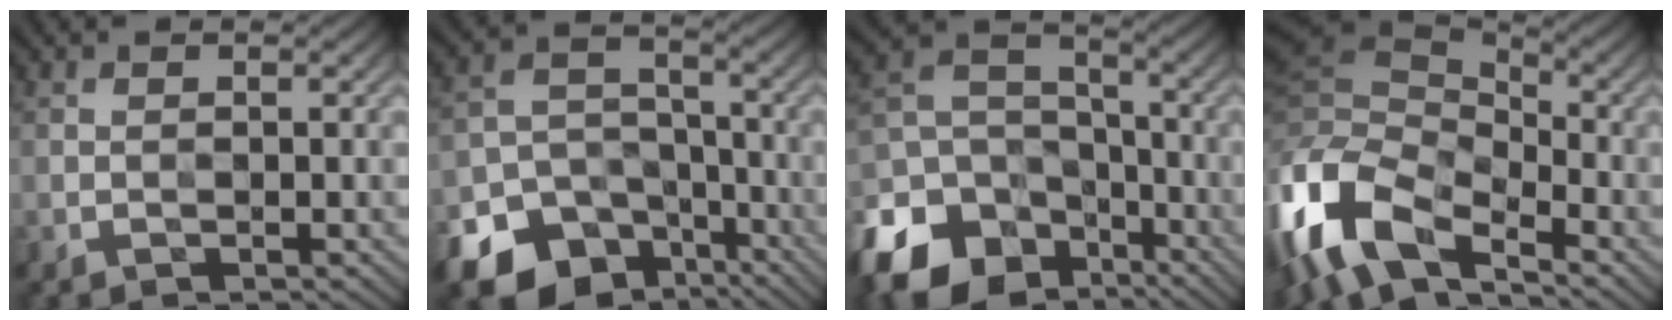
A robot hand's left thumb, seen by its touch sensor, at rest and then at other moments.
{"total": 15.8, "force": [-9.7, 11.1, 5.6], "torque": [-0.149, -0.056, -0.149]}
{"total": 16.6, "force": [-9.8, 11.3, 7.2], "torque": [-0.221, -0.043, -0.164]}
{"total": 14.4, "force": [-7.3, 7.7, 9.7], "torque": [-0.248, -0.010, -0.143]}